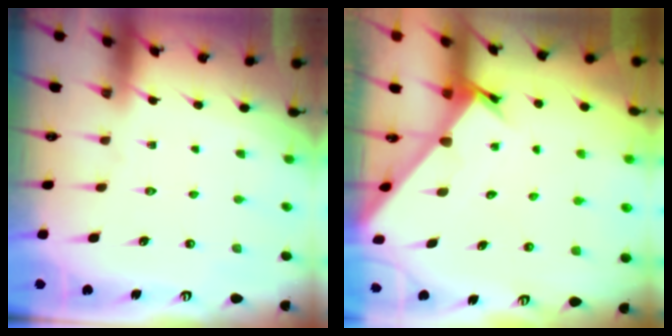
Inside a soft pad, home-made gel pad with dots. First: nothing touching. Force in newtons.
{"total": 2.3, "press": 2.3, "slide": 0.1}